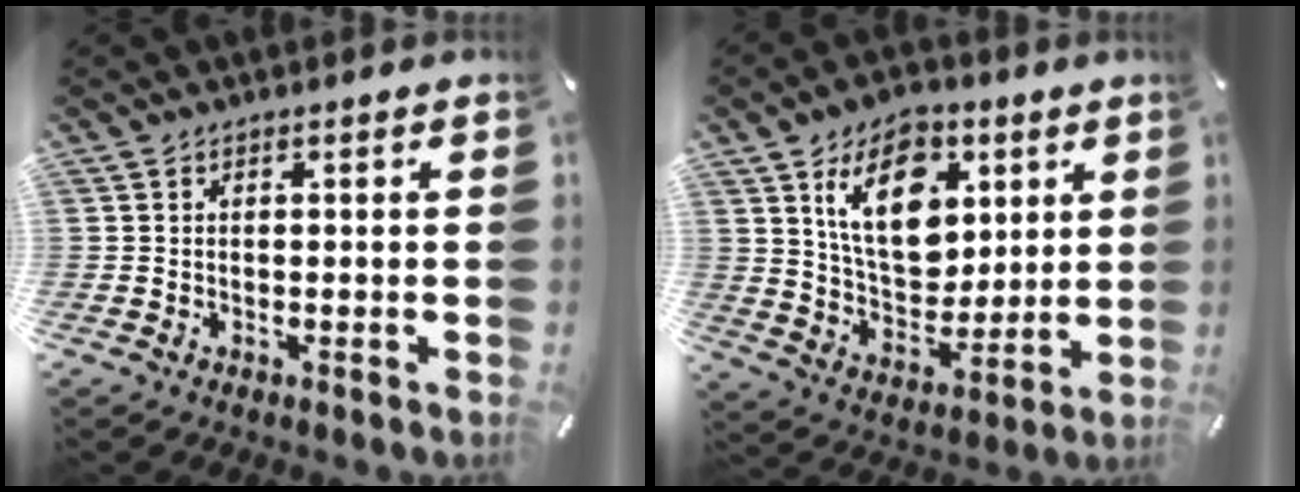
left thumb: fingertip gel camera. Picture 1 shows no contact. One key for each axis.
{"total": 16.1, "fx": 6.7, "fy": 11.0, "fz": 9.6, "tx": -0.147, "ty": -0.018, "tz": 0.124}